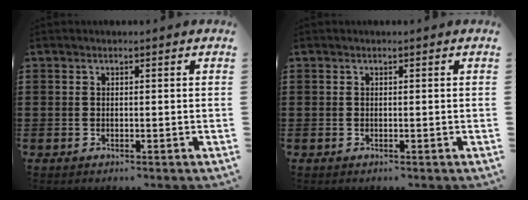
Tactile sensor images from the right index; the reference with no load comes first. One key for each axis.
{"total": 0.0}